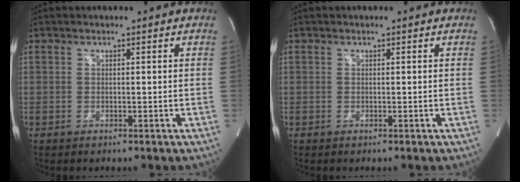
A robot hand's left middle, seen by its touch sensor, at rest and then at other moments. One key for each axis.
{"total": 0.0}